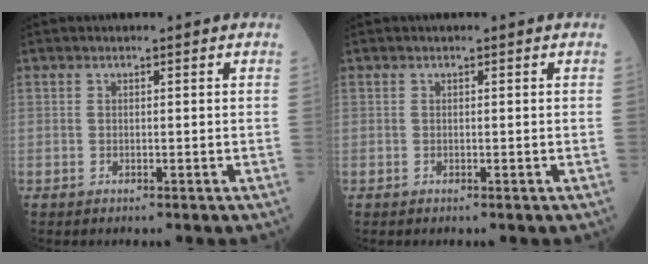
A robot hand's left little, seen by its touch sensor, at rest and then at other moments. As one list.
[{"total": 0.0}]